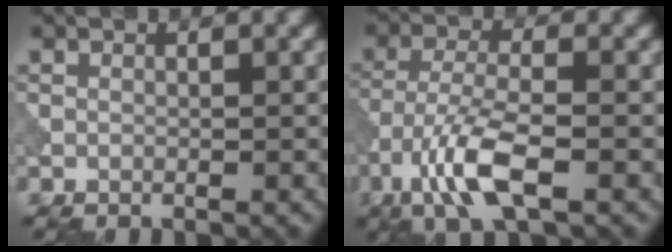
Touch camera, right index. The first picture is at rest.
{"total": 6.0, "force": [-3.1, 1.7, 4.9], "torque": [-0.104, 0.000, -0.067]}